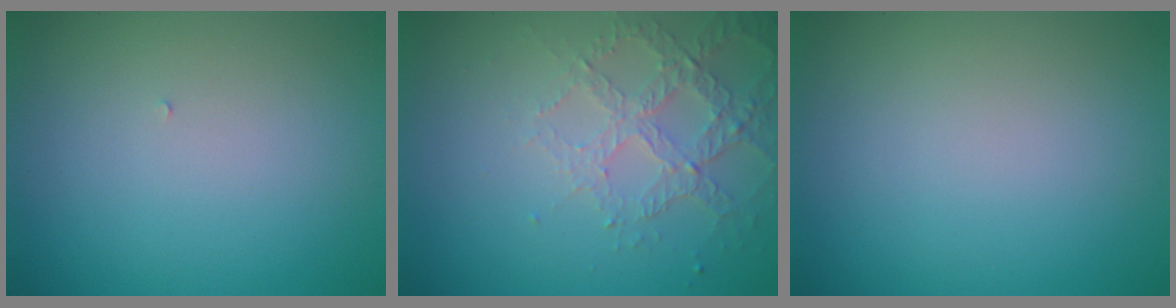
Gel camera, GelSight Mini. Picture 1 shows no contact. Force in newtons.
{"total": 3.3, "press": 3.0, "slide": 1.2}
{"total": 0.0}